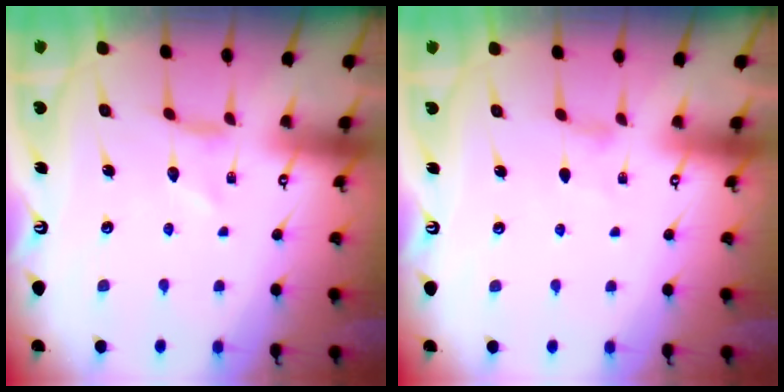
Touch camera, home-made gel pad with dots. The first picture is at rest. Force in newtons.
{"total": 1.0, "press": 1.0, "slide": 0.1}